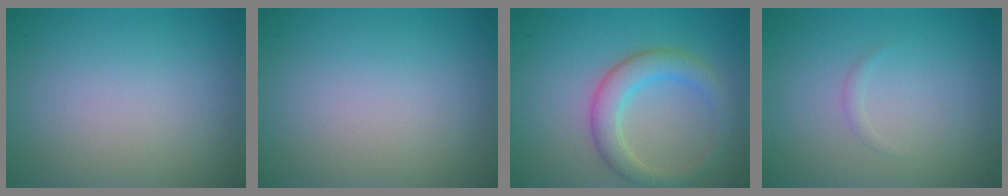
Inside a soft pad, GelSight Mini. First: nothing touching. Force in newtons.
{"total": 0.0}
{"total": 3.8, "press": 3.8, "slide": 0.2}
{"total": 0.5, "press": 0.5, "slide": 0.0}